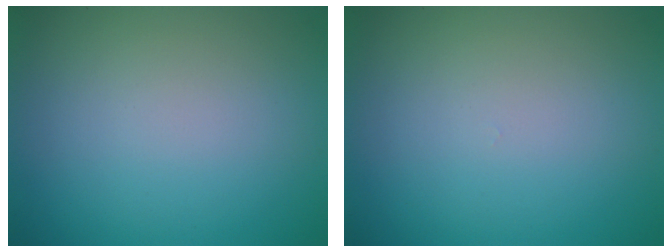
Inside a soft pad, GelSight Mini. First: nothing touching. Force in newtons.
{"total": 0.0}